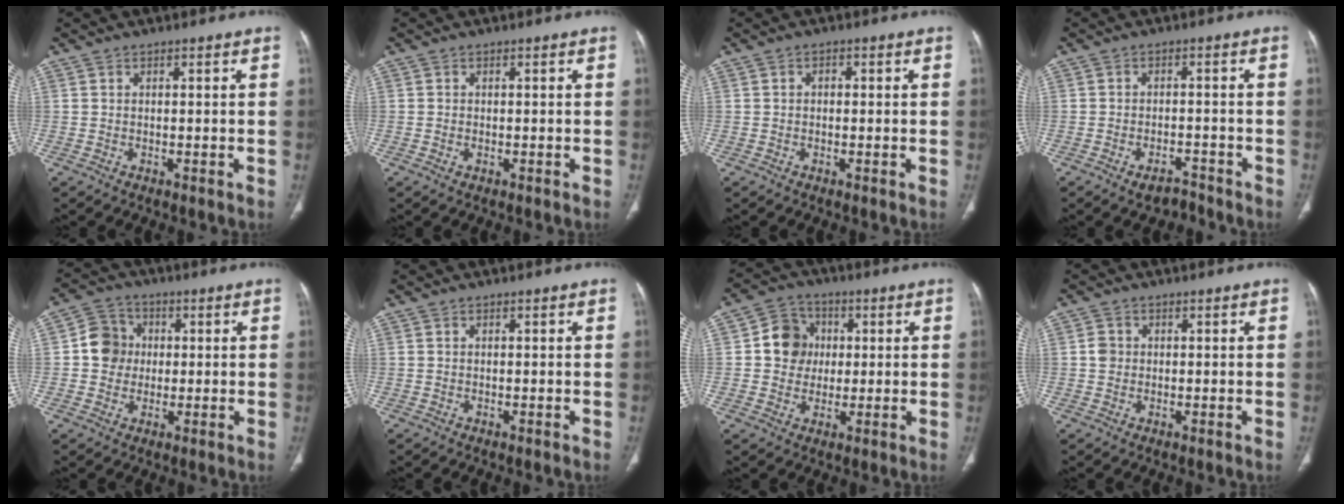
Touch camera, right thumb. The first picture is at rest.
{"total": 0.7, "force": [-0.2, 0.4, 0.5], "torque": [-0.011, 0.003, -0.003]}
{"total": 1.1, "force": [0.1, 0.8, 0.7], "torque": [-0.007, 0.006, -0.001]}
{"total": 3.3, "force": [-2.6, 1.4, 1.4], "torque": [-0.018, 0.017, -0.039]}
{"total": 6.9, "force": [0.3, 6.4, 2.5], "torque": [-0.018, 0.010, -0.005]}
{"total": 0.0}
{"total": 8.2, "force": [1.0, 7.4, 3.5], "torque": [-0.025, 0.006, 0.009]}
{"total": 2.0, "force": [0.1, 1.8, 0.8], "torque": [-0.007, 0.004, 0.001]}